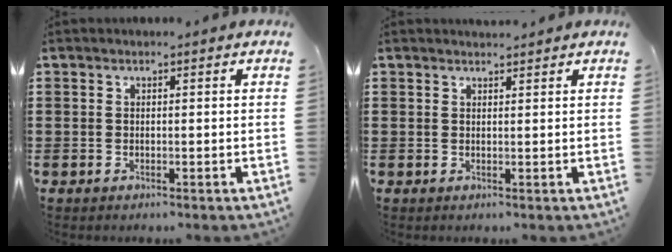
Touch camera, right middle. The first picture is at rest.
{"total": 1.2, "force": [1.2, 0.2, 0.0], "torque": [0.005, -0.004, 0.022]}